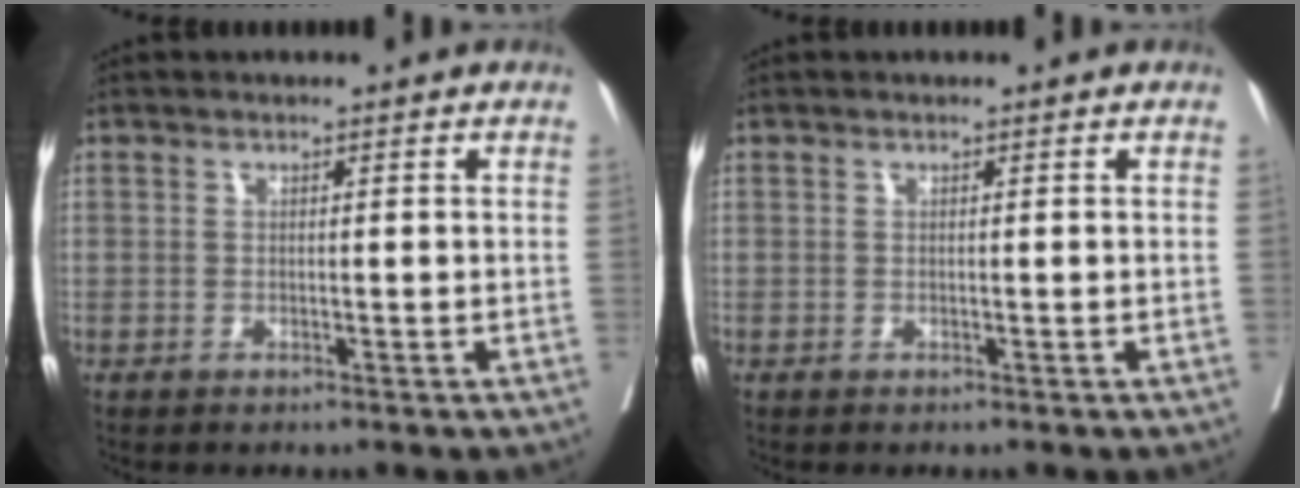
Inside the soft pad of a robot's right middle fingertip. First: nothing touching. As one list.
[{"total": 0.0}]